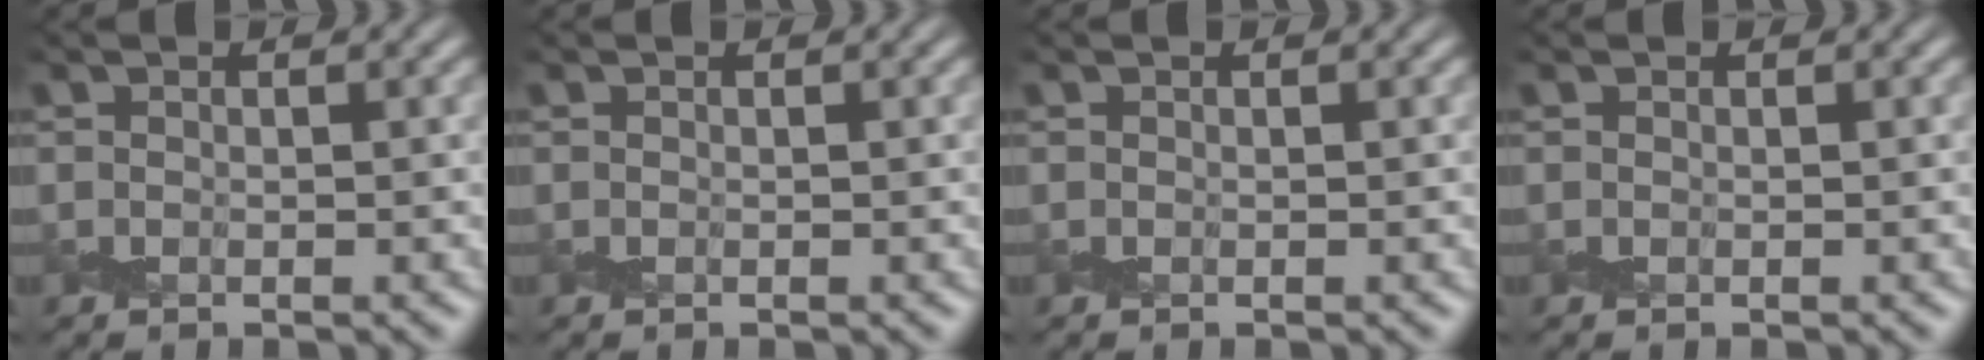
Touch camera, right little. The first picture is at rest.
{"total": 0.0}
{"total": 0.0}
{"total": 0.0}